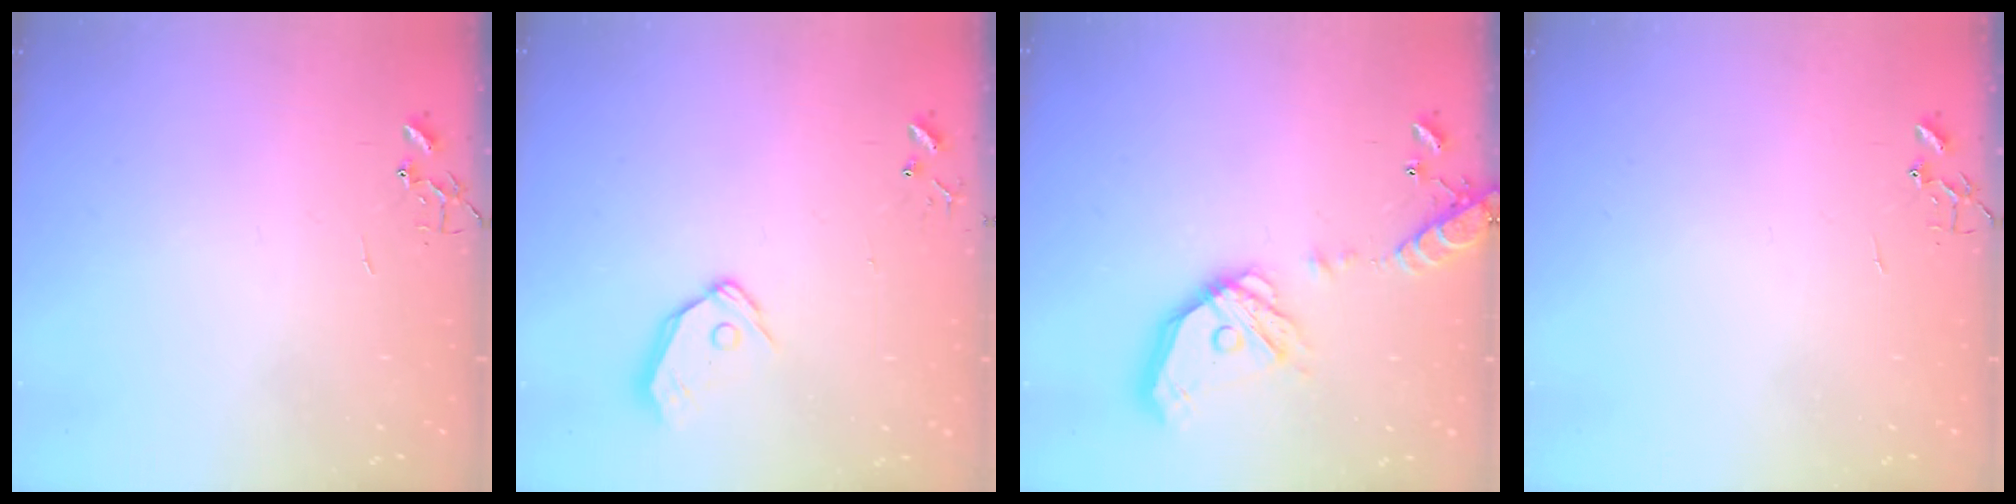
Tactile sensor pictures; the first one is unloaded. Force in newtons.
{"total": 9.3, "press": 9.2, "slide": 1.2}
{"total": 18.1, "press": 17.8, "slide": 3.3}
{"total": 0.0}